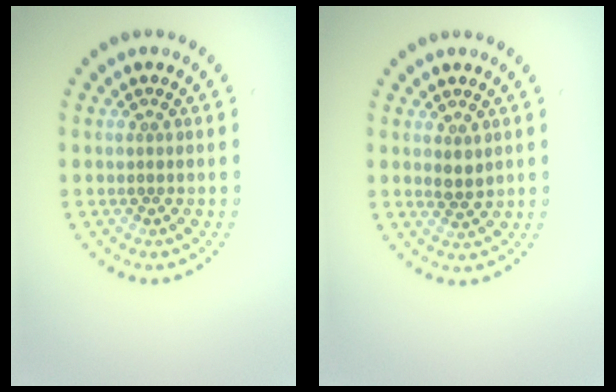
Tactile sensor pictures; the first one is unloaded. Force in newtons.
{"total": 1.3, "press": 1.1, "slide": 0.6}